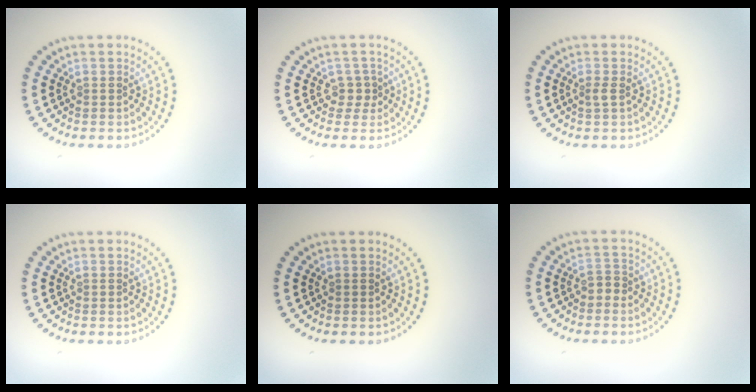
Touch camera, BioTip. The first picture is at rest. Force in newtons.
{"total": 1.4, "press": 1.0, "slide": 1.0}
{"total": 0.9, "press": 0.6, "slide": 0.7}
{"total": 0.0}
{"total": 0.0}
{"total": 1.0, "press": 0.8, "slide": 0.5}